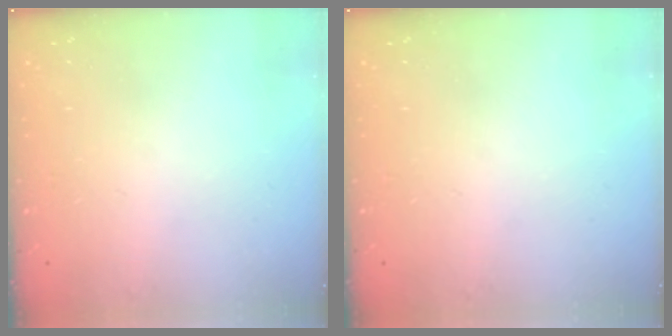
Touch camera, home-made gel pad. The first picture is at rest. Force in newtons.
{"total": 0.0}